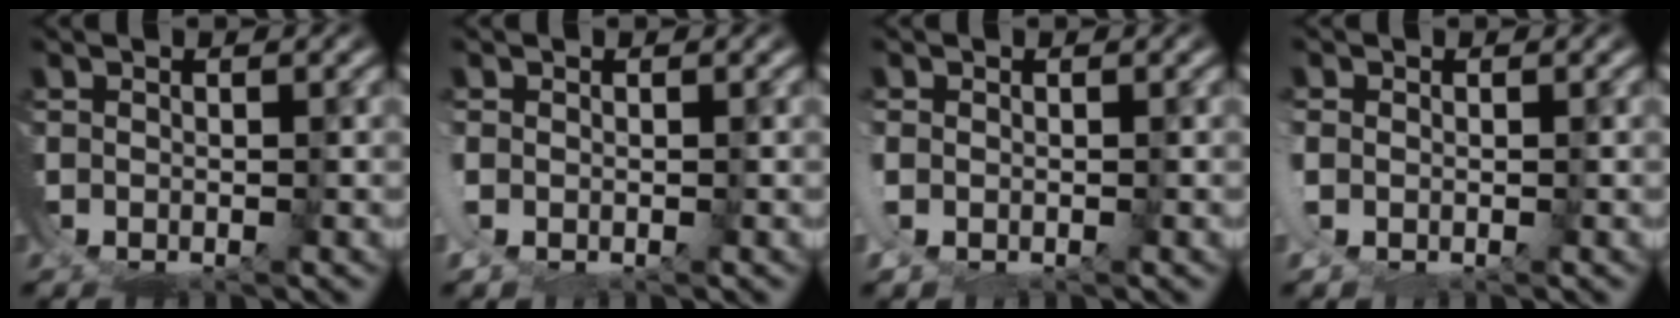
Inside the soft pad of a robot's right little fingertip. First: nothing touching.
{"total": 0.9, "force": [0.8, -0.3, -0.1], "torque": [-0.006, 0.004, 0.010]}
{"total": 0.6, "force": [0.6, 0.1, -0.1], "torque": [-0.009, 0.005, 0.006]}
{"total": 0.9, "force": [0.8, -0.1, -0.2], "torque": [-0.006, 0.006, 0.010]}